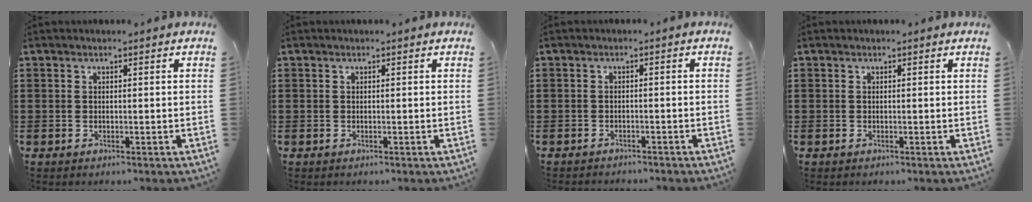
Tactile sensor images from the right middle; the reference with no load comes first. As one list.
[{"total": 0.0}, {"total": 1.0, "force": [-1.0, -0.1, 0.0], "torque": [-0.003, -0.001, -0.021]}, {"total": 0.0}]